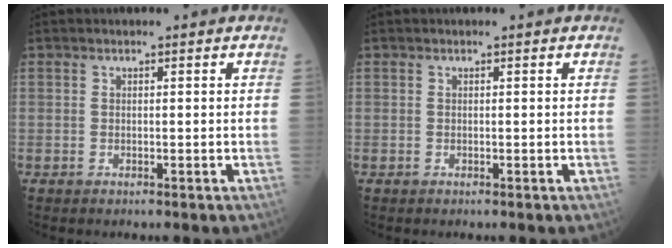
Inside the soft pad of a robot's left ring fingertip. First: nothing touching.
{"total": 0.0}